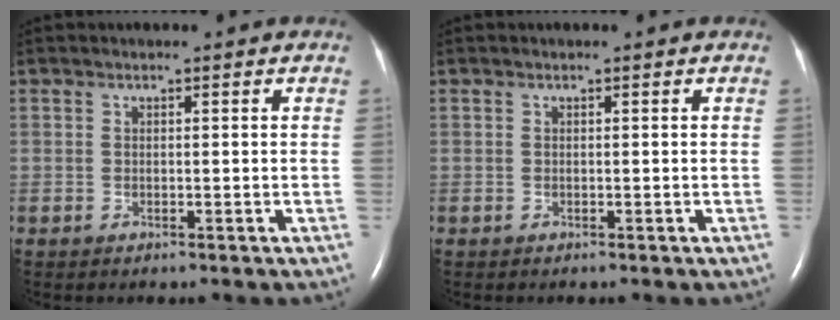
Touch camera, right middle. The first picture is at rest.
{"total": 0.0}